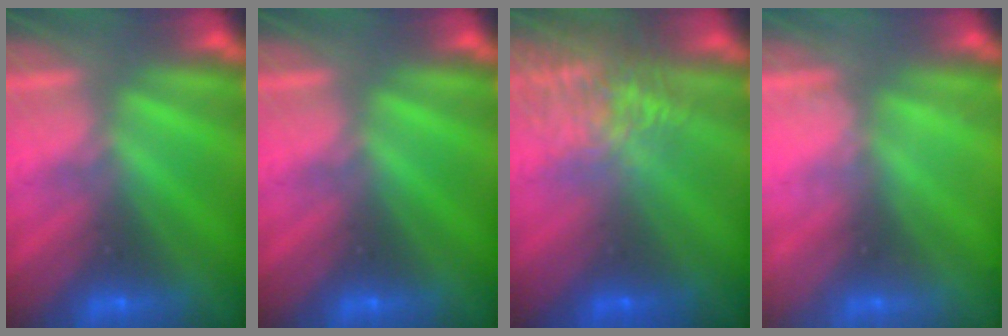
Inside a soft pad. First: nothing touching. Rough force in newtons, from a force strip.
{"total": 0.0}
{"total": 5.7}
{"total": 2.2}